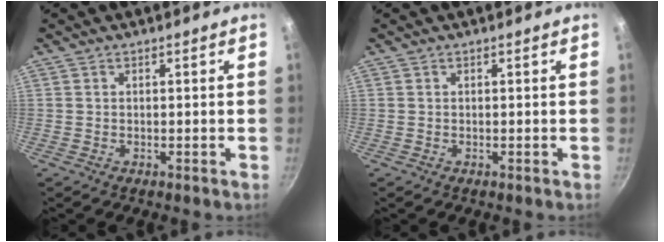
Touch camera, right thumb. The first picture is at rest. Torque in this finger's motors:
{"motor_torque": [-0.13, 0.07, -0.07, 0.03, -0.01]}